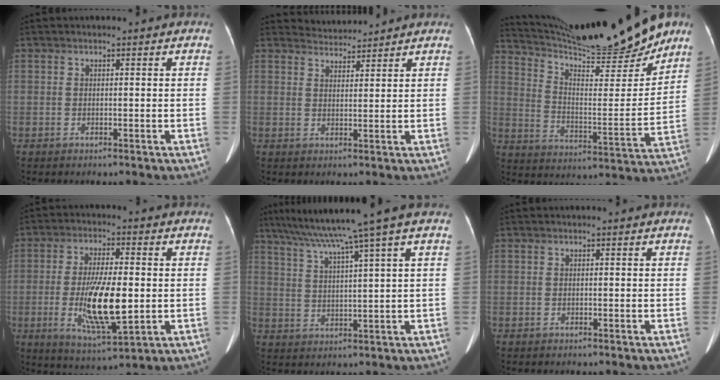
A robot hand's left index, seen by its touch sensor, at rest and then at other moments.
{"total": 3.2, "force": [3.1, -0.1, -0.8], "torque": [0.002, 0.009, 0.060]}
{"total": 21.8, "force": [19.6, 1.3, 9.5], "torque": [-0.165, -0.035, 0.295]}
{"total": 12.0, "force": [-1.5, 2.7, 11.6], "torque": [-0.225, -0.019, -0.021]}
{"total": 12.1, "force": [8.9, -2.8, 7.7], "torque": [-0.128, 0.006, 0.135]}
{"total": 0.0}